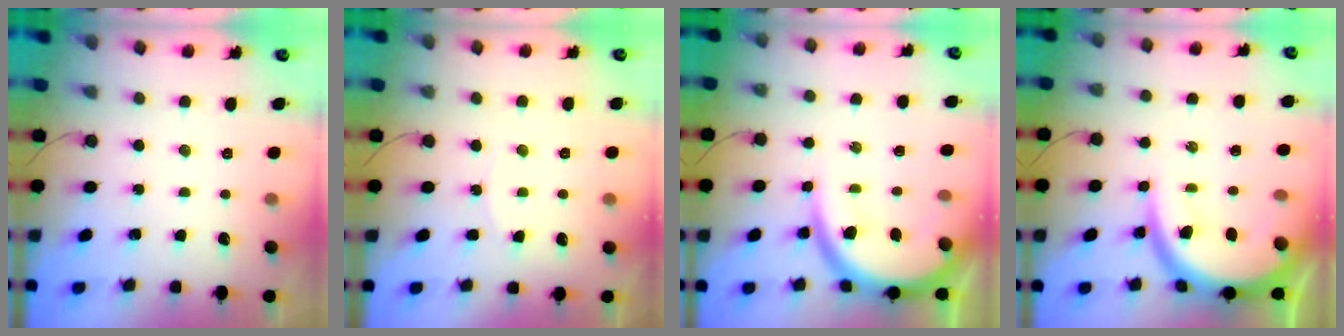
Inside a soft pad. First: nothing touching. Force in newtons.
{"total": 5.6, "press": 5.6, "slide": 0.6}
{"total": 12.9, "press": 12.8, "slide": 1.2}
{"total": 13.7, "press": 13.6, "slide": 1.4}